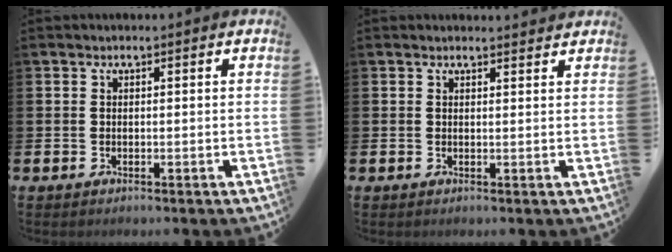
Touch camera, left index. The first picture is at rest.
{"total": 1.2, "force": [1.2, 0.2, 0.0], "torque": [0.011, -0.006, 0.019]}